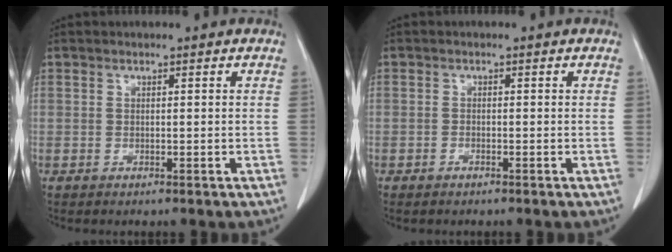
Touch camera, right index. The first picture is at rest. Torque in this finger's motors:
{"motor_torque": [0.25, -0.21, 0.05, 0.00]}